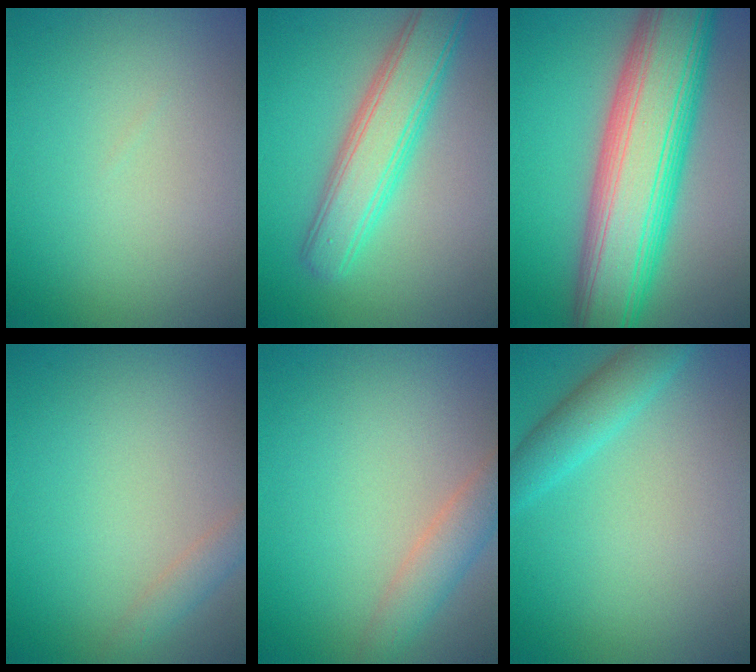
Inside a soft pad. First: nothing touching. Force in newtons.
{"total": 5.6, "press": 5.6, "slide": 0.1}
{"total": 12.6, "press": 12.6, "slide": 0.7}
{"total": 1.5, "press": 1.5, "slide": 0.1}
{"total": 2.9, "press": 2.9, "slide": 0.1}
{"total": 2.9, "press": 2.9, "slide": 0.2}